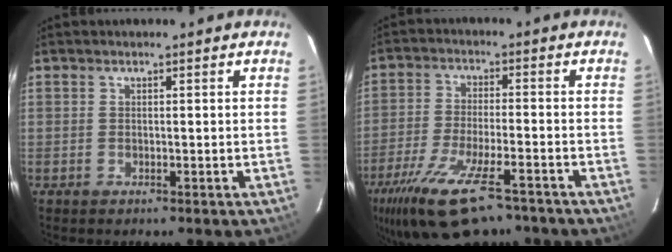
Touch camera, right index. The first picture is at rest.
{"total": 16.8, "force": [-11.5, 5.2, 11.1], "torque": [-0.231, -0.047, -0.195]}